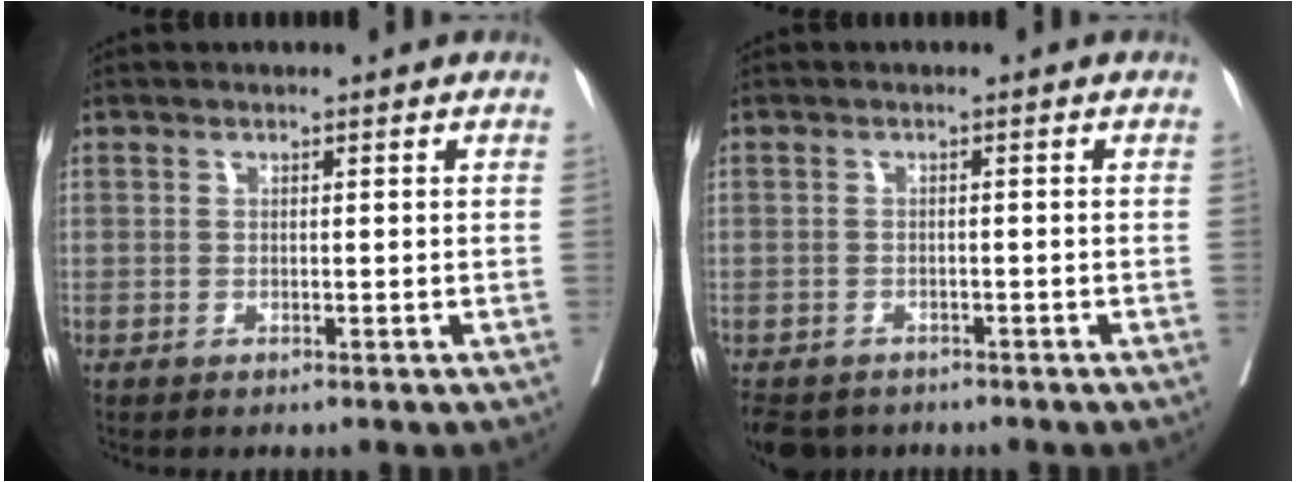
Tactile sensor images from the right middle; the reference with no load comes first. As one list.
[{"total": 7.4, "force": [-5.8, 4.0, 2.1], "torque": [-0.043, -0.012, -0.081]}]